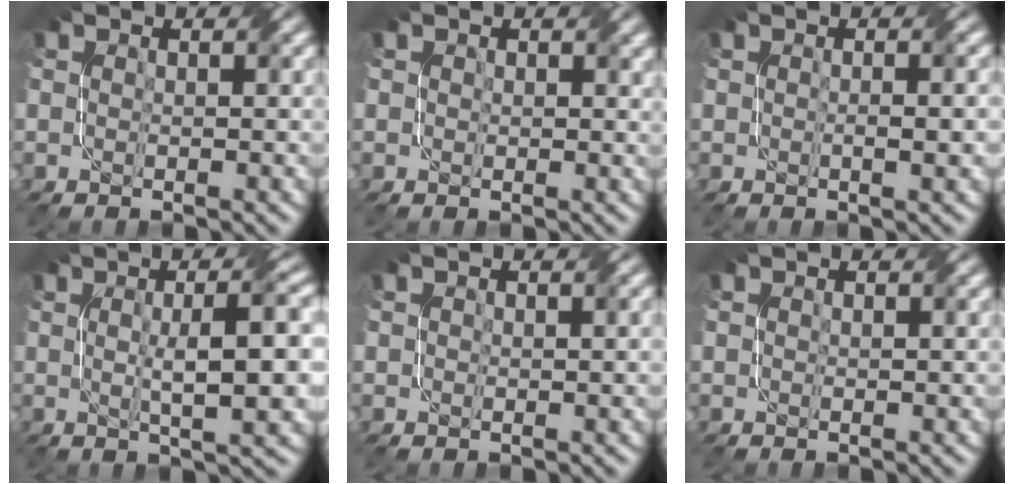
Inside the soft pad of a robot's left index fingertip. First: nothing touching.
{"total": 1.3, "force": [0.7, 1.0, 0.2], "torque": [-0.003, -0.003, 0.008]}
{"total": 1.6, "force": [-0.1, 0.3, 1.6], "torque": [-0.025, 0.000, -0.001]}
{"total": 7.0, "force": [0.5, 1.6, 6.8], "torque": [-0.092, 0.008, 0.010]}
{"total": 0.8, "force": [0.3, 0.5, 0.5], "torque": [-0.007, -0.001, 0.006]}
{"total": 0.0}